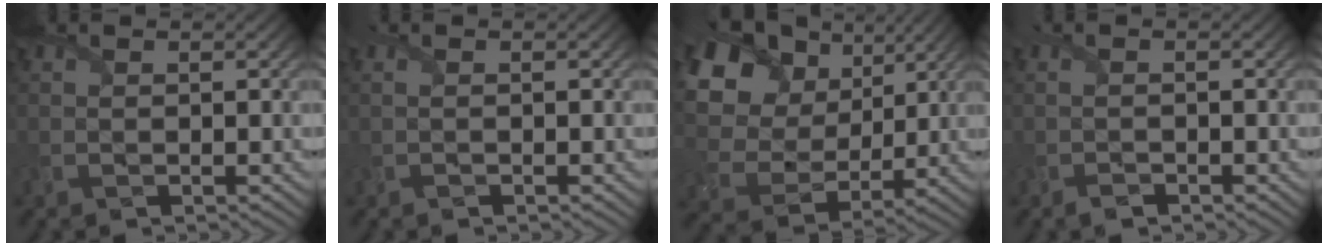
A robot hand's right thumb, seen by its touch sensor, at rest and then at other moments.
{"total": 0.6, "force": [-0.4, 0.2, 0.4], "torque": [-0.008, 0.001, -0.003]}
{"total": 17.4, "force": [6.3, 13.0, 9.7], "torque": [-0.270, 0.035, 0.133]}
{"total": 1.1, "force": [-1.1, 0.1, 0.4], "torque": [-0.012, -0.001, -0.022]}